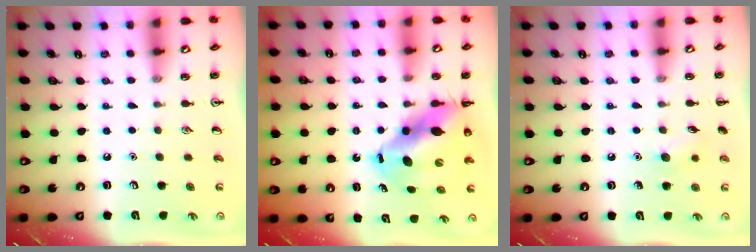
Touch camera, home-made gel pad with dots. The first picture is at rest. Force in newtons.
{"total": 12.4, "press": 11.9, "slide": 3.3}
{"total": 6.7, "press": 6.5, "slide": 1.8}